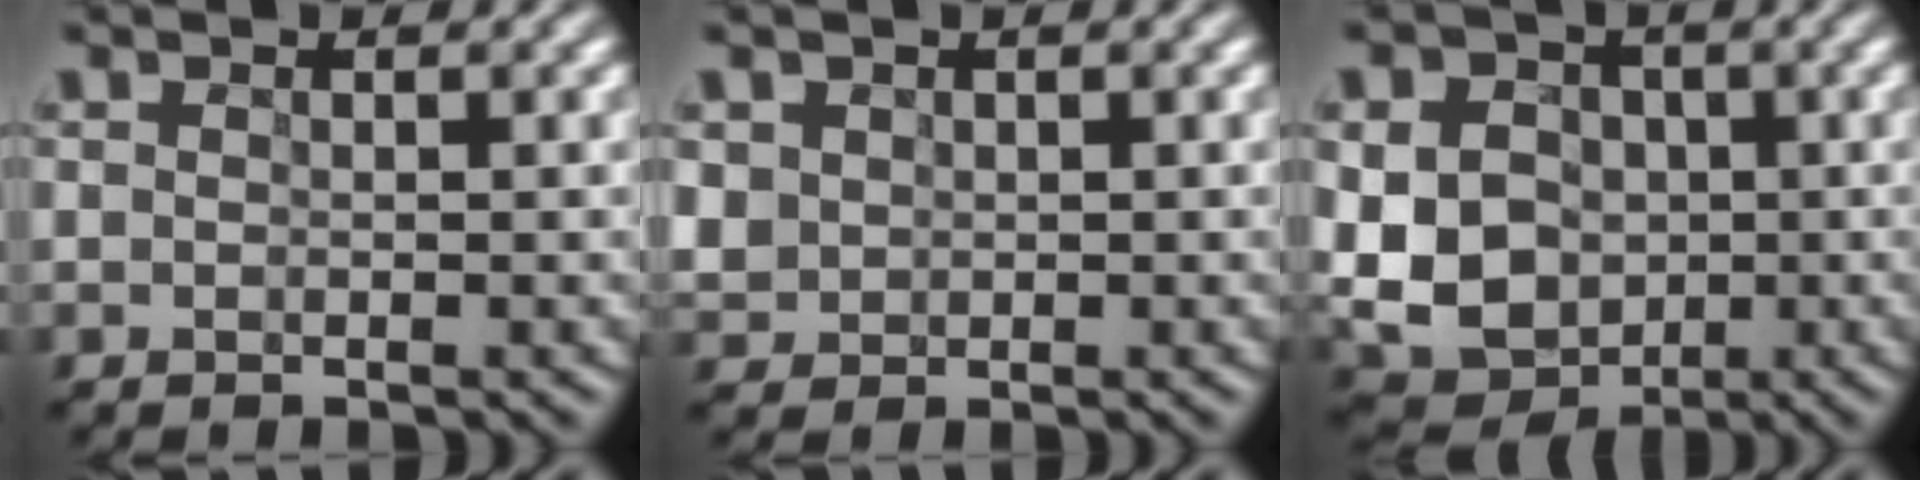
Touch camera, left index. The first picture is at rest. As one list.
[{"total": 2.5, "force": [0.6, 2.3, 0.8], "torque": [-0.036, 0.013, 0.021]}, {"total": 10.7, "force": [-0.9, 9.2, 5.4], "torque": [-0.128, -0.004, -0.023]}]